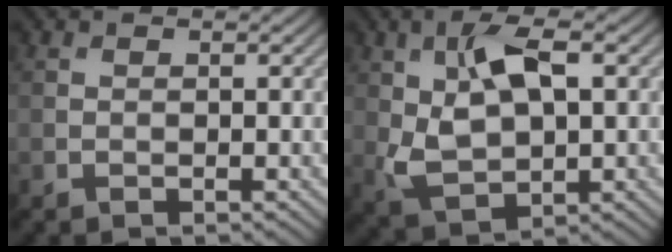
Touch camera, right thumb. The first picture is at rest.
{"total": 8.9, "force": [2.0, 4.7, 7.3], "torque": [-0.160, 0.003, 0.035]}